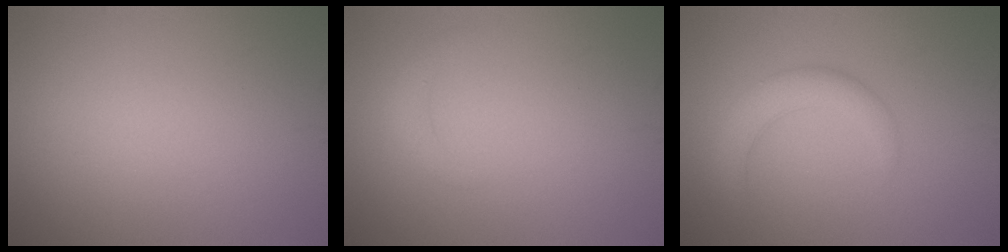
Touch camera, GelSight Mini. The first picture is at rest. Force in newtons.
{"total": 1.1, "press": 1.1, "slide": 0.0}
{"total": 2.9, "press": 2.9, "slide": 0.3}